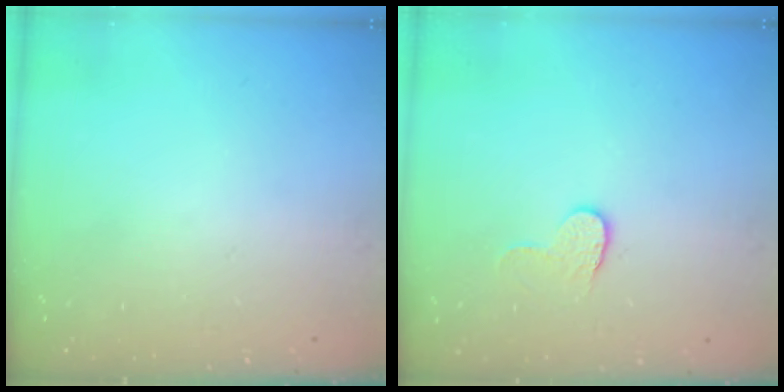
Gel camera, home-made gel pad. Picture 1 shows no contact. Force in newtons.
{"total": 3.8, "press": 3.8, "slide": 0.4}